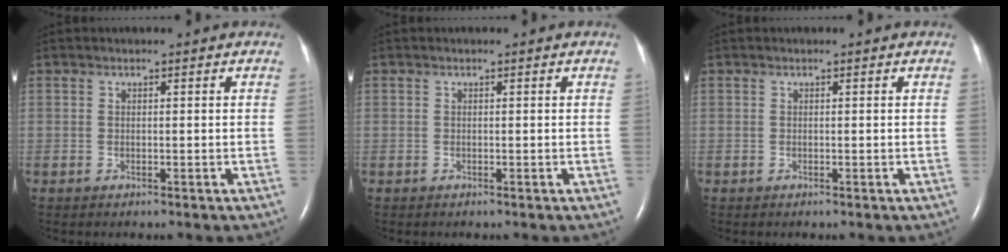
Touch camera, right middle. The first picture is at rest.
{"total": 0.0}
{"total": 0.0}